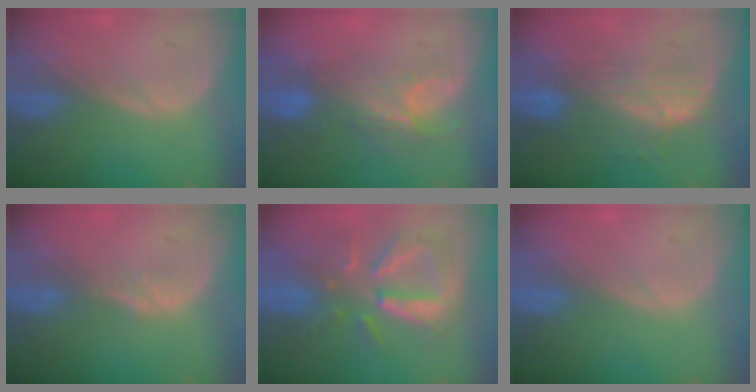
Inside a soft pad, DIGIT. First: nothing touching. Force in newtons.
{"total": 7.5, "press": 6.5, "slide": 3.7}
{"total": 7.7, "press": 6.9, "slide": 3.5}
{"total": 1.1, "press": 1.1, "slide": 0.1}
{"total": 9.5, "press": 8.8, "slide": 3.6}
{"total": 0.0}